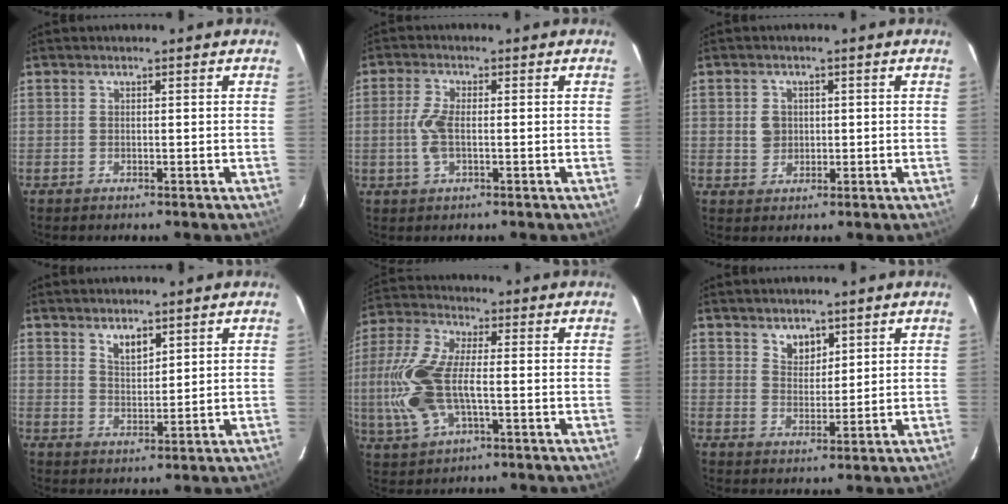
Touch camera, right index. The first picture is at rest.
{"total": 4.9, "force": [-0.7, 1.9, 4.4], "torque": [-0.097, 0.000, -0.013]}
{"total": 3.2, "force": [0.2, 3.0, 1.1], "torque": [-0.018, 0.007, 0.006]}
{"total": 3.9, "force": [2.6, 1.7, 2.3], "torque": [-0.038, -0.001, 0.048]}
{"total": 14.6, "force": [-2.1, 6.7, 12.8], "torque": [-0.294, 0.003, -0.043]}
{"total": 4.1, "force": [2.7, 2.6, 1.7], "torque": [-0.022, 0.001, 0.048]}